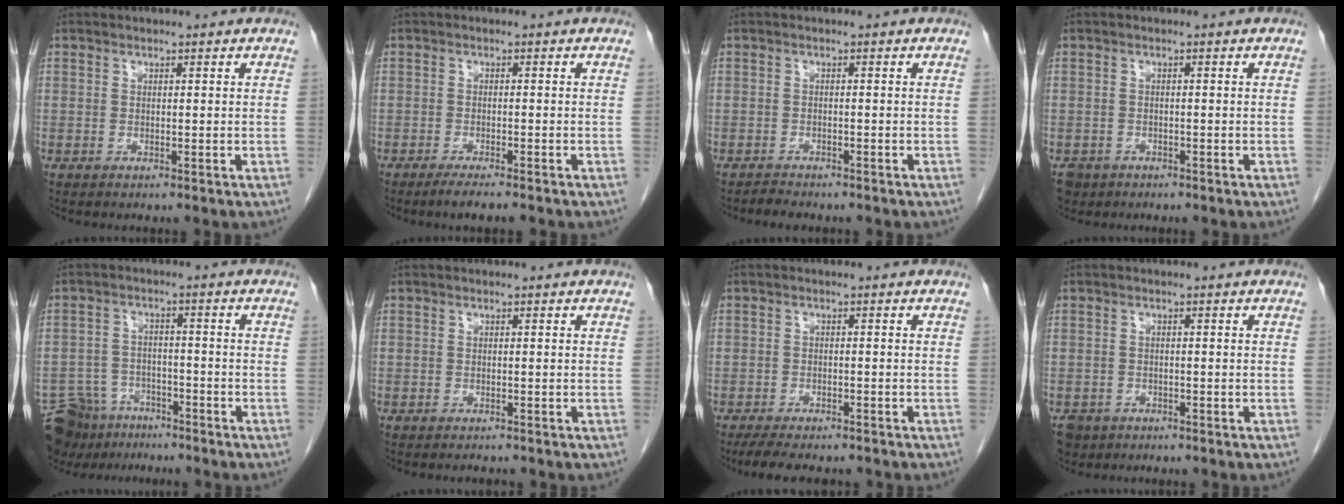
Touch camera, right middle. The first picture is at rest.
{"total": 3.5, "force": [-2.8, 0.2, 2.1], "torque": [-0.032, -0.006, -0.043]}
{"total": 1.8, "force": [-1.8, 0.4, 0.4], "torque": [-0.019, -0.007, -0.025]}
{"total": 3.2, "force": [-2.2, 2.3, 0.4], "torque": [-0.008, 0.001, -0.037]}
{"total": 9.3, "force": [-7.5, 5.1, 2.0], "torque": [-0.040, 0.011, -0.119]}
{"total": 0.9, "force": [-0.8, 0.0, 0.2], "torque": [-0.010, -0.005, -0.009]}
{"total": 7.5, "force": [-6.3, 2.1, 3.4], "torque": [-0.055, -0.012, -0.092]}
{"total": 3.9, "force": [-2.7, 2.8, 0.4], "torque": [-0.009, 0.001, -0.045]}